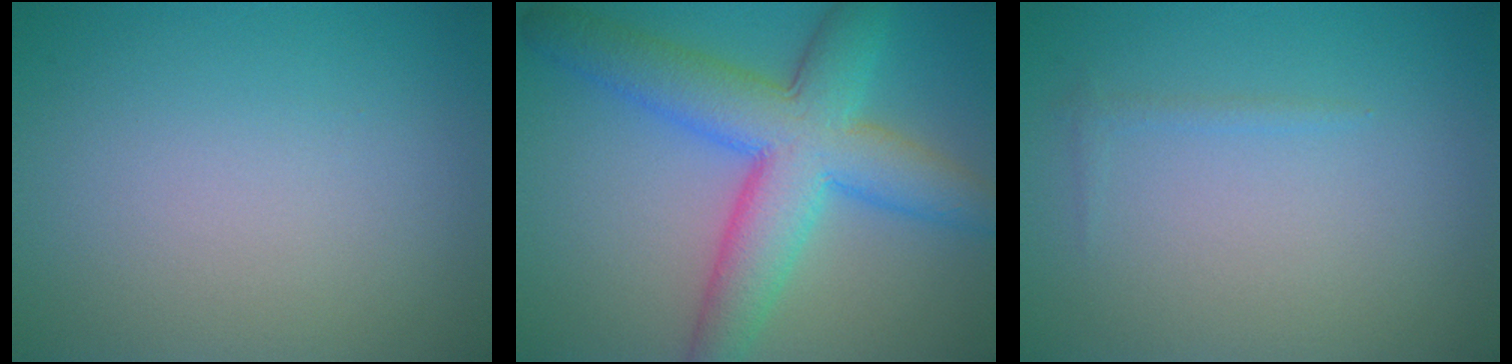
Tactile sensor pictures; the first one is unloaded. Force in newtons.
{"total": 9.0, "press": 9.0, "slide": 0.2}
{"total": 0.6, "press": 0.6, "slide": 0.1}